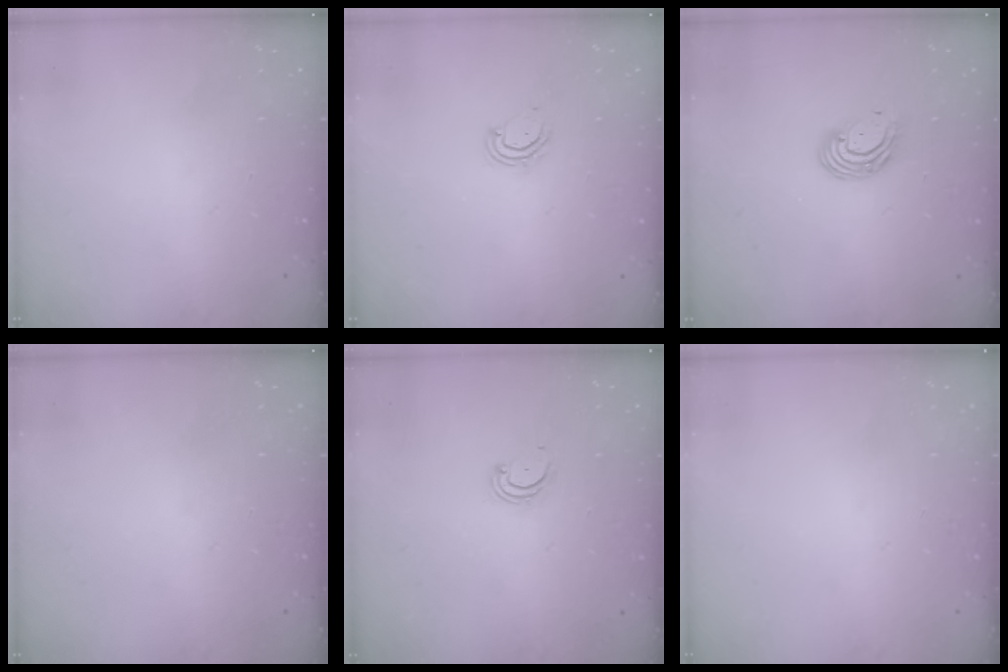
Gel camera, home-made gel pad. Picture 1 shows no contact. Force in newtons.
{"total": 3.9, "press": 3.9, "slide": 0.3}
{"total": 7.2, "press": 7.1, "slide": 1.6}
{"total": 0.0}
{"total": 2.9, "press": 2.9, "slide": 0.3}
{"total": 0.0}